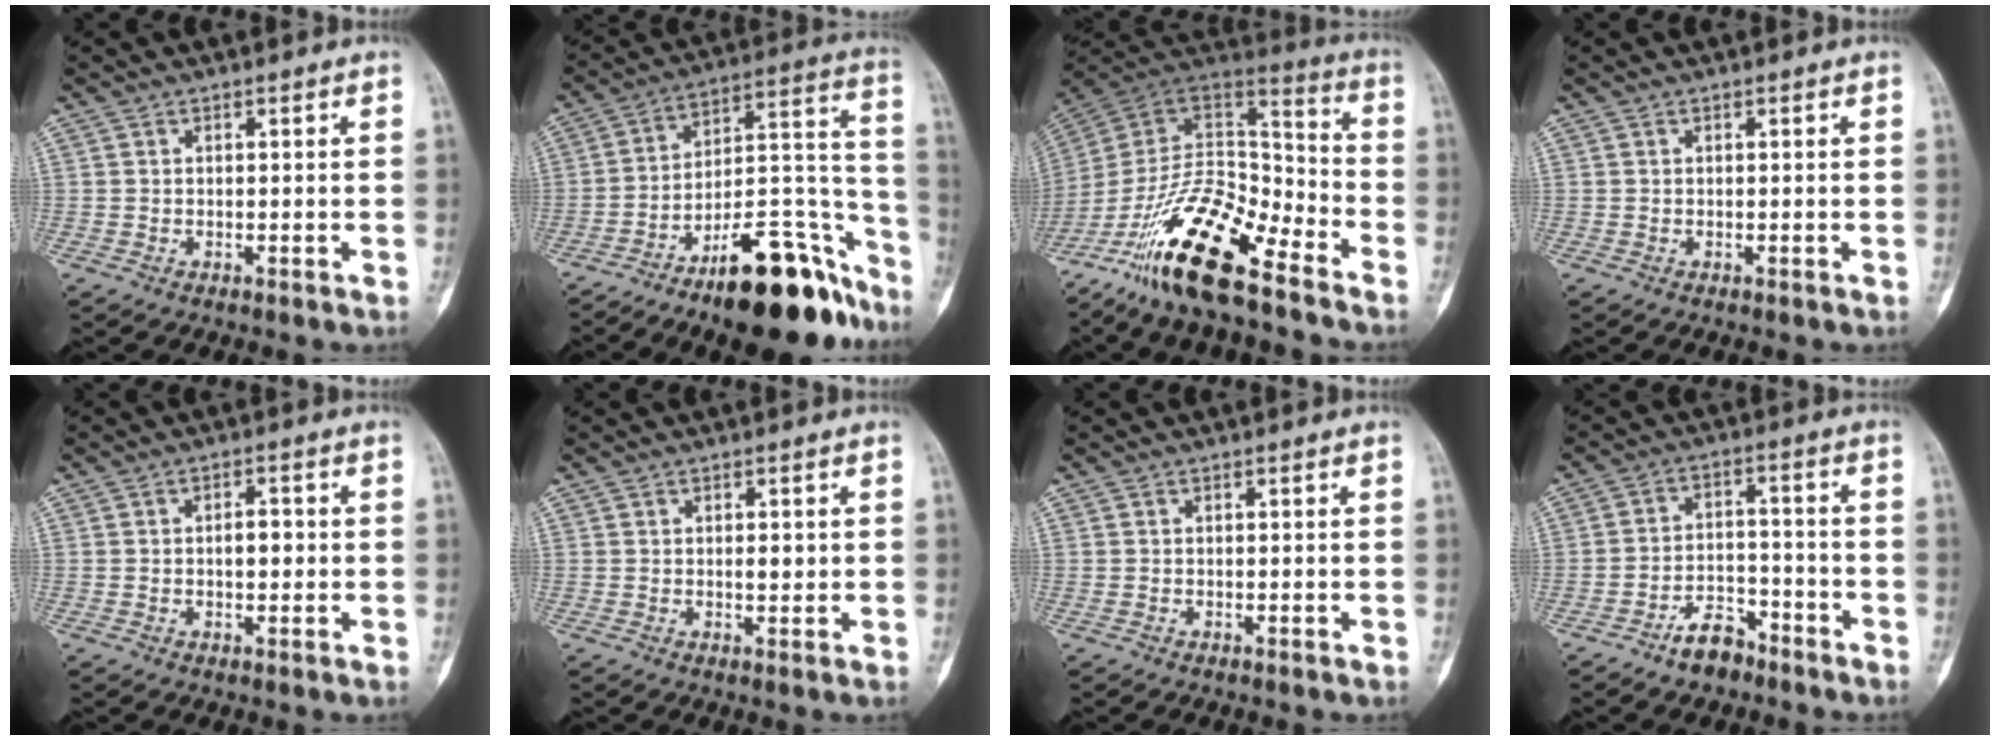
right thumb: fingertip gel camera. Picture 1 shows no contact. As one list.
[{"total": 22.2, "force": [-15.4, 7.4, 14.1], "torque": [-0.139, 0.122, -0.242]}, {"total": 22.9, "force": [-14.5, 7.9, 15.9], "torque": [-0.302, 0.073, -0.258]}, {"total": 0.0}, {"total": 3.2, "force": [-0.1, 1.8, 2.6], "torque": [-0.028, 0.008, -0.003]}, {"total": 1.8, "force": [0.2, 0.8, 1.5], "torque": [-0.022, -0.004, 0.003]}, {"total": 0.0}, {"total": 6.5, "force": [-4.8, 3.3, 2.8], "torque": [-0.037, 0.038, -0.083]}]